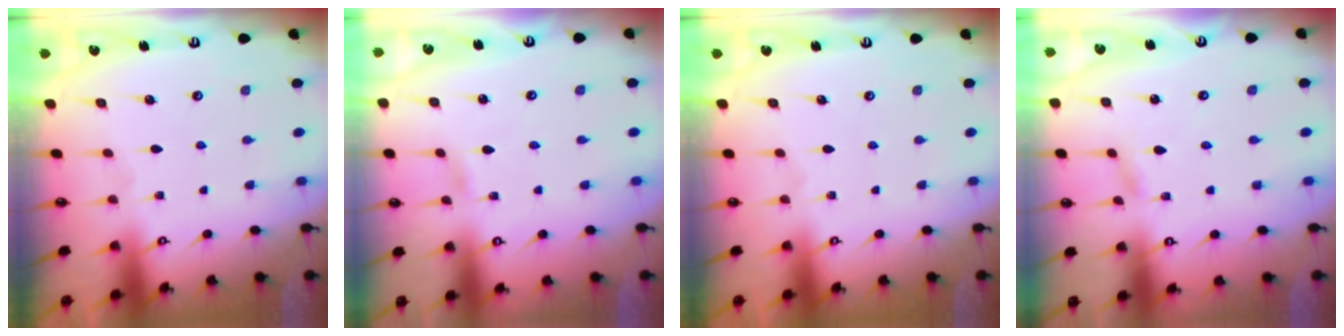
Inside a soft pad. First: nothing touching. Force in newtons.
{"total": 0.5, "press": 0.5, "slide": 0.1}
{"total": 0.0}
{"total": 1.2, "press": 1.2, "slide": 0.1}